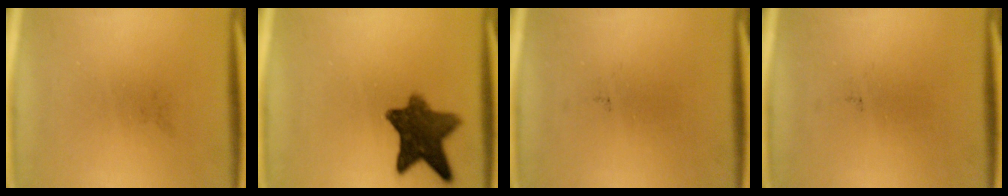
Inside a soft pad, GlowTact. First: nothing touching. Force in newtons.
{"total": 9.8}
{"total": 0.0}
{"total": 0.0}